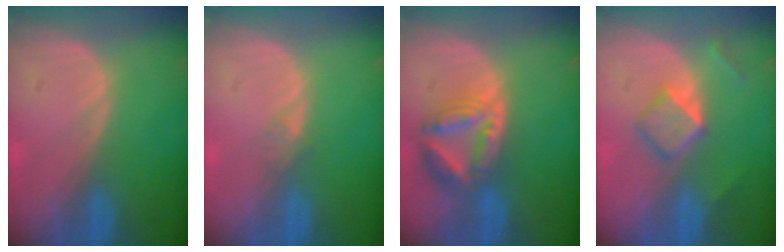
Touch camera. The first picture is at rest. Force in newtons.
{"total": 1.1, "press": 1.0, "slide": 0.1}
{"total": 8.1, "press": 7.0, "slide": 4.0}
{"total": 5.2, "press": 4.5, "slide": 2.6}